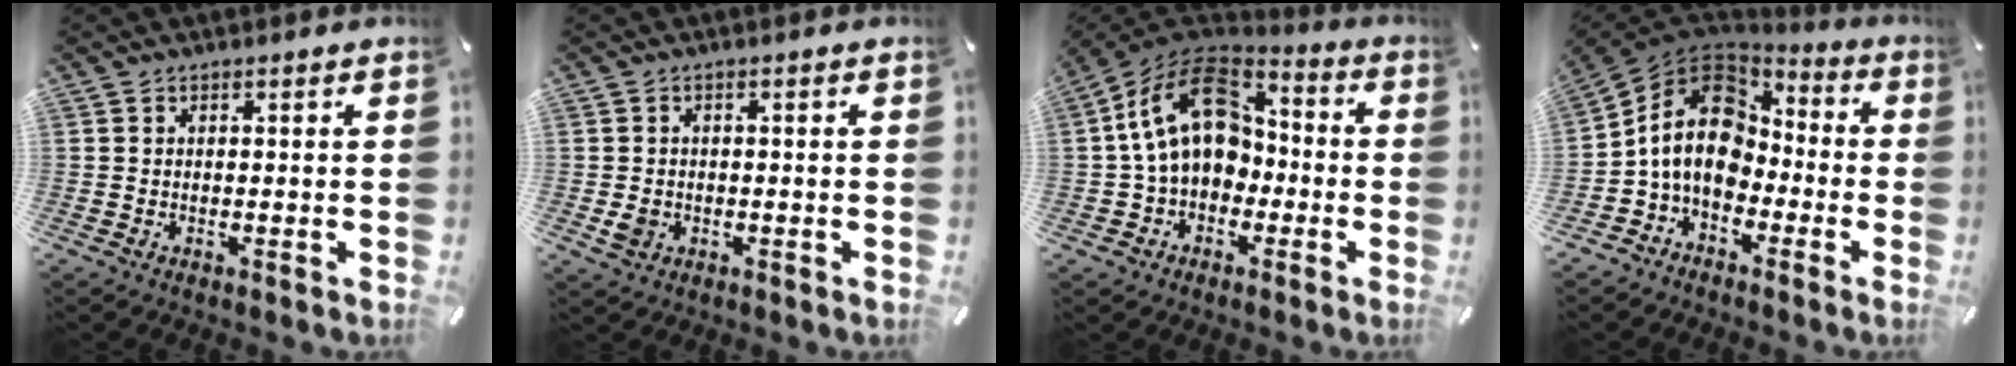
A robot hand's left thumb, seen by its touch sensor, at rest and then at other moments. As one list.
[{"total": 2.8, "force": [-0.6, 2.4, 1.3], "torque": [-0.022, -0.002, -0.014]}, {"total": 18.0, "force": [1.4, 13.4, 11.9], "torque": [-0.231, 0.012, 0.023]}, {"total": 13.9, "force": [-1.2, 11.2, 8.1], "torque": [-0.177, 0.024, -0.024]}]